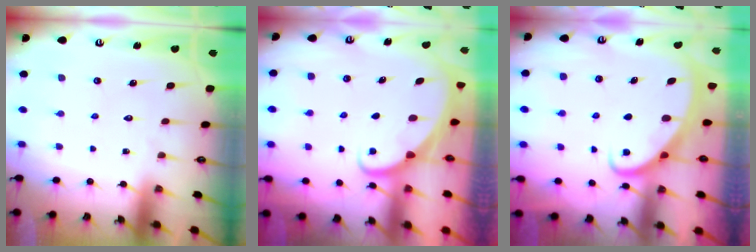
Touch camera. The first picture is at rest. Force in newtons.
{"total": 1.6, "press": 1.6, "slide": 0.0}
{"total": 2.3, "press": 2.3, "slide": 0.3}